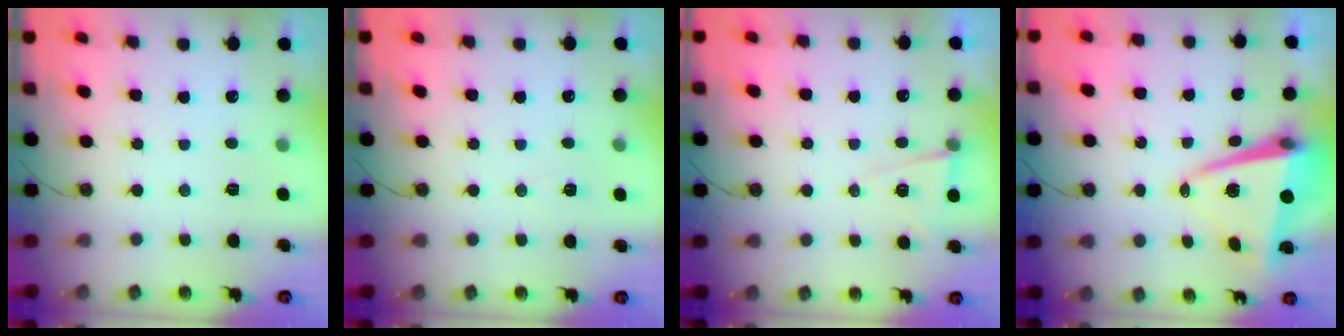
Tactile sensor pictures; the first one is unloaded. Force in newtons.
{"total": 4.4, "press": 4.3, "slide": 0.8}
{"total": 6.7, "press": 5.0, "slide": 4.5}
{"total": 10.6, "press": 10.4, "slide": 1.9}